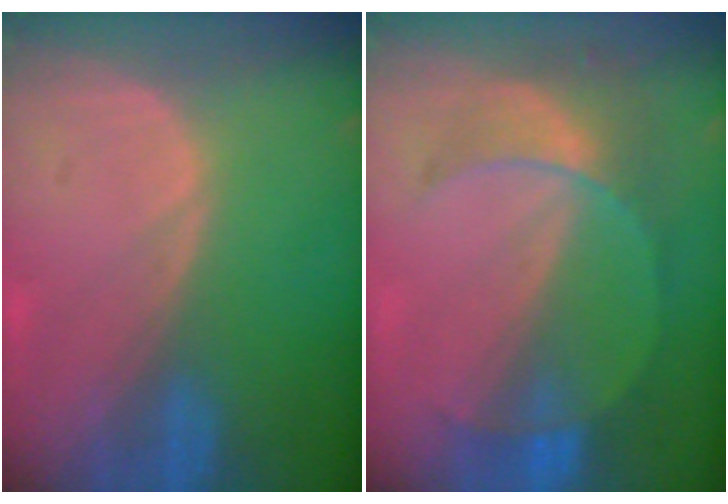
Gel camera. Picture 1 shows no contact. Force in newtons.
{"total": 7.6, "press": 6.7, "slide": 3.6}